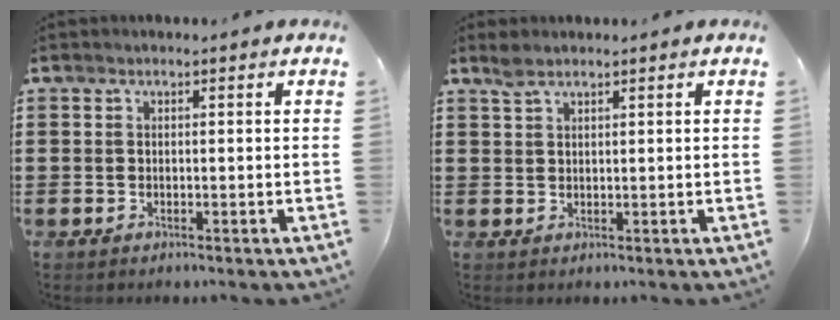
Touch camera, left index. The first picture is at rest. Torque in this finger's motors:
{"motor_torque": [0.27, -0.38, 0.21, 0.06]}